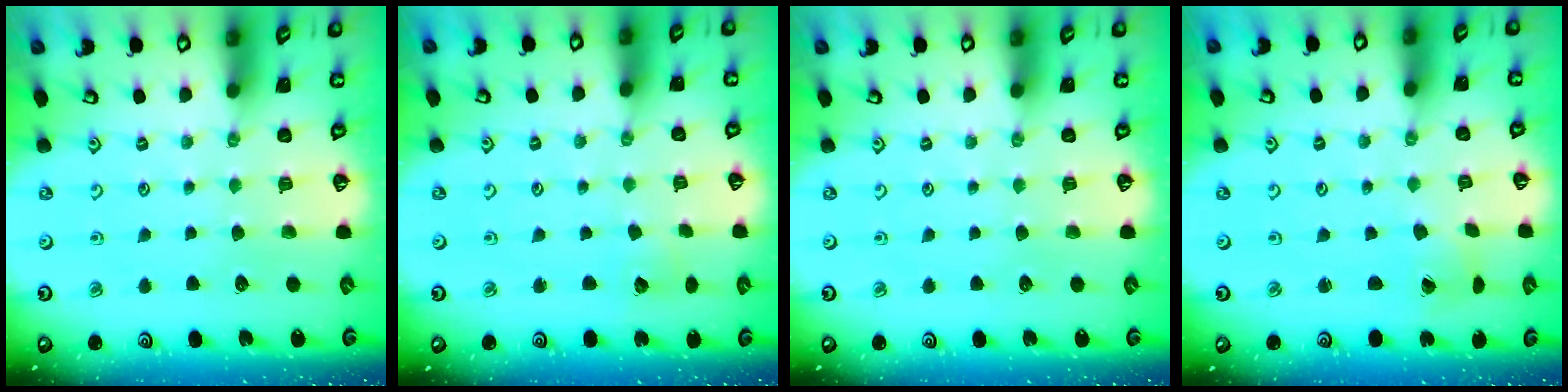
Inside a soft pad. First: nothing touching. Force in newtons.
{"total": 4.3, "press": 4.3, "slide": 0.4}
{"total": 0.0}
{"total": 1.6, "press": 1.6, "slide": 0.2}